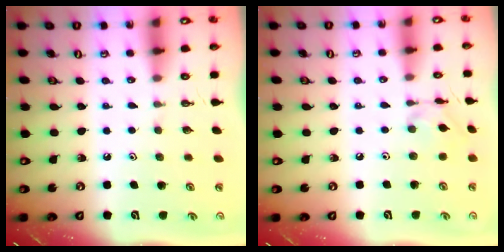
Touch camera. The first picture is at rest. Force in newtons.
{"total": 4.1, "press": 4.1, "slide": 0.1}